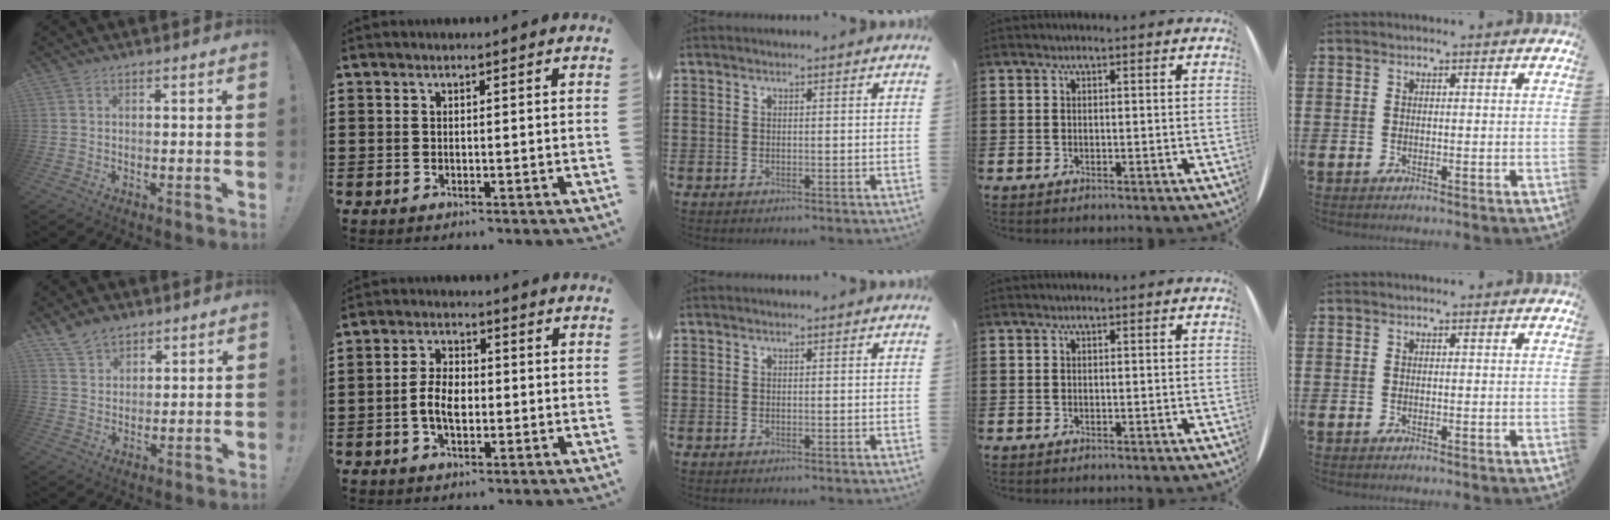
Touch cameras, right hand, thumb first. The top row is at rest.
{"thumb": {"total": 7.4, "force": [5.7, 4.3, 2.0], "torque": [-0.039, -0.030, 0.112]}, "index": {"total": 5.1, "force": [-1.0, 2.9, 4.1], "torque": [-0.089, 0.005, -0.021]}}